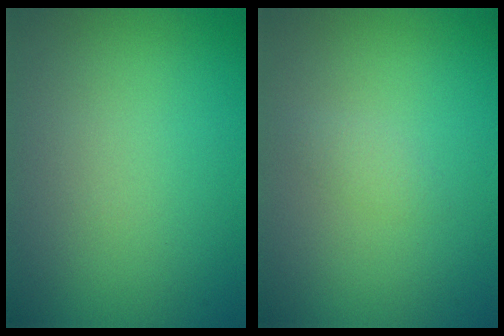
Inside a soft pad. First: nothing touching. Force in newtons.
{"total": 0.9, "press": 0.9, "slide": 0.0}